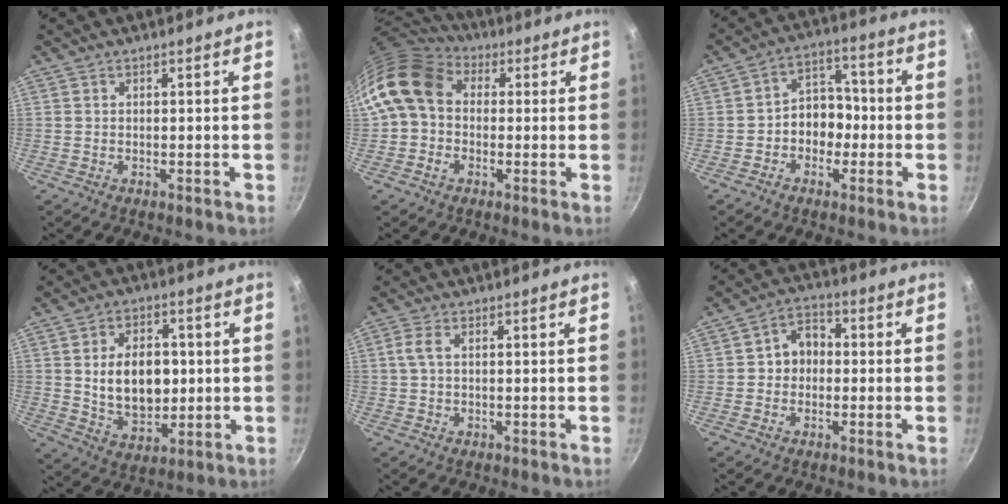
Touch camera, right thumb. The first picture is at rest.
{"total": 12.7, "force": [1.5, 10.1, 7.5], "torque": [-0.128, 0.018, 0.009]}
{"total": 7.8, "force": [-1.9, 6.2, 4.4], "torque": [-0.015, 0.035, -0.039]}
{"total": 13.0, "force": [0.9, 8.8, 9.5], "torque": [-0.123, -0.006, 0.022]}
{"total": 2.8, "force": [0.4, 1.3, 2.4], "torque": [-0.058, 0.007, 0.006]}
{"total": 6.1, "force": [-0.1, 5.1, 3.5], "torque": [-0.018, 0.017, -0.012]}